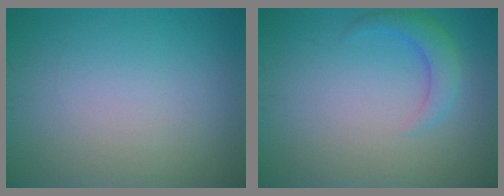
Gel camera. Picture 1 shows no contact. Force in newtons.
{"total": 2.6, "press": 2.6, "slide": 0.2}